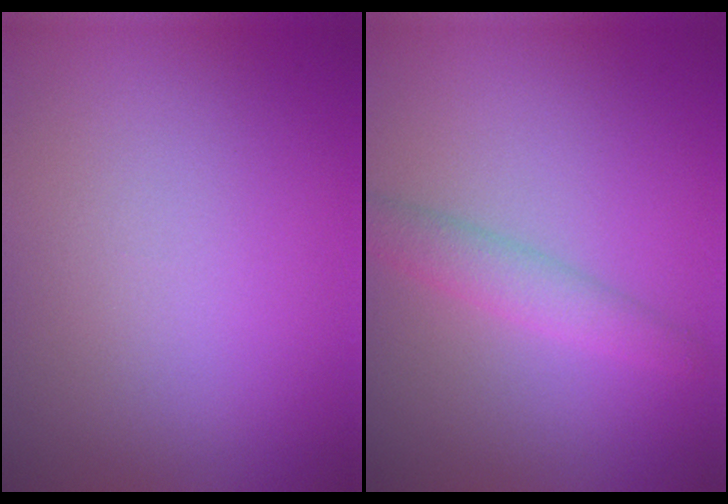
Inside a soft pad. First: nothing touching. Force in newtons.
{"total": 2.3, "press": 2.3, "slide": 0.1}